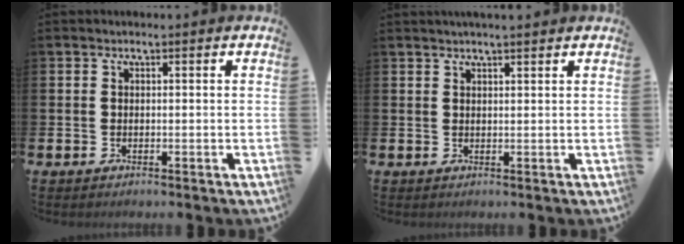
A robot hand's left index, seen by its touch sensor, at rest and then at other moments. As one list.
[{"total": 1.8, "force": [1.7, 0.0, 0.6], "torque": [-0.004, -0.004, 0.029]}]